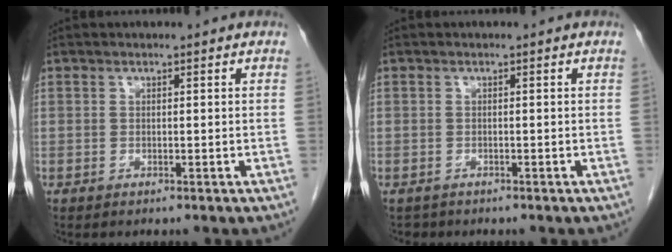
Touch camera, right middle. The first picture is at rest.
{"total": 1.0, "force": [-0.8, 0.6, -0.1], "torque": [-0.006, 0.000, -0.013]}